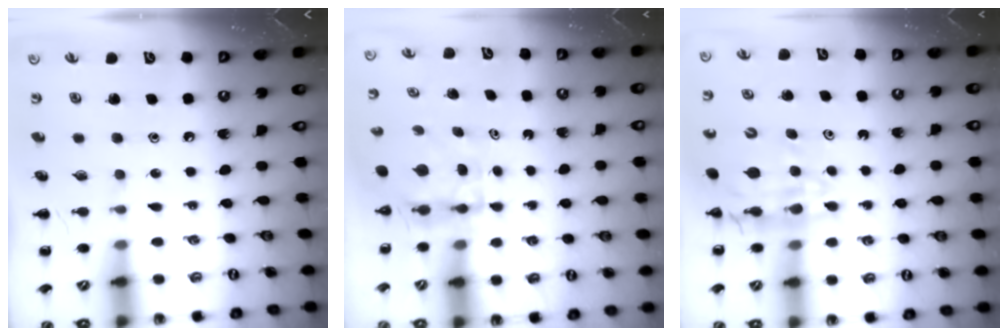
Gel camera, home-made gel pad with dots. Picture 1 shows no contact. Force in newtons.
{"total": 3.9, "press": 3.9, "slide": 0.3}
{"total": 11.3, "press": 10.7, "slide": 3.7}